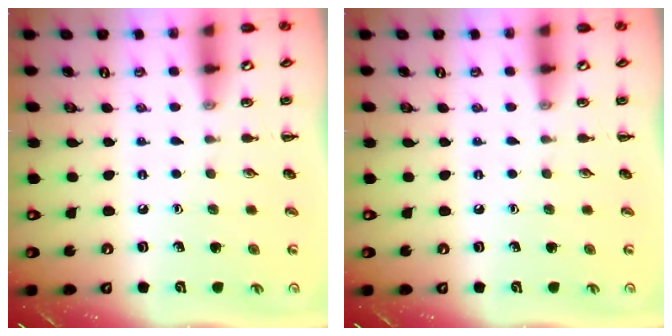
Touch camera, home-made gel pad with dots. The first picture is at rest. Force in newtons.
{"total": 0.0}